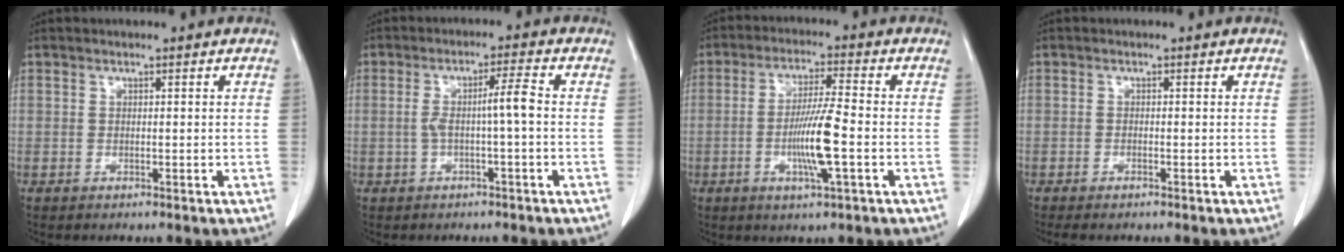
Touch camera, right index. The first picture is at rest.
{"total": 4.5, "force": [-0.4, -0.3, 4.5], "torque": [-0.083, 0.012, -0.005]}
{"total": 8.6, "force": [-2.1, 0.0, 8.3], "torque": [-0.159, -0.008, -0.041]}
{"total": 1.7, "force": [-1.5, 0.0, 1.0], "torque": [-0.015, -0.002, -0.018]}